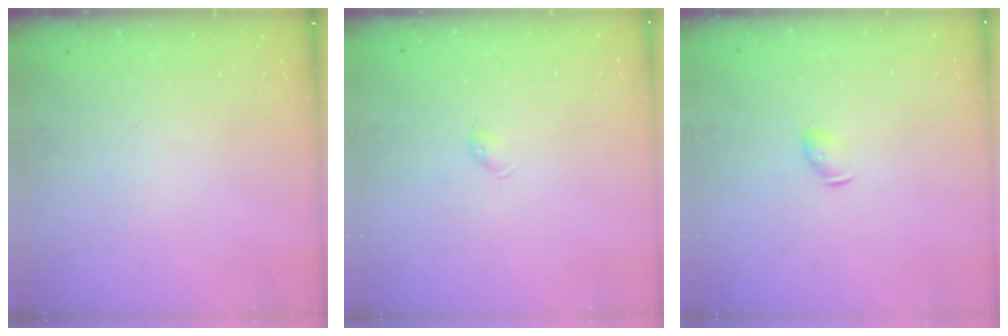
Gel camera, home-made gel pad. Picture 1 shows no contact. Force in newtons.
{"total": 3.3, "press": 3.2, "slide": 0.6}
{"total": 3.9, "press": 3.8, "slide": 0.8}